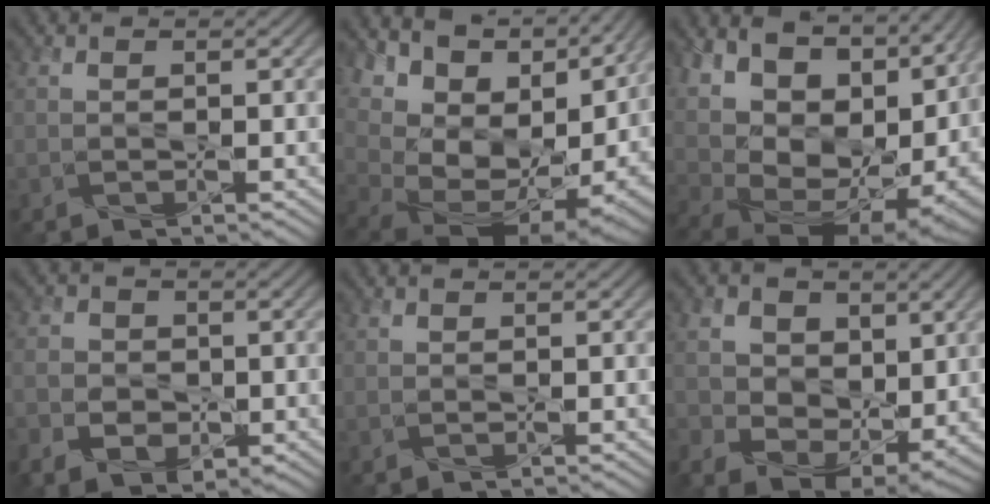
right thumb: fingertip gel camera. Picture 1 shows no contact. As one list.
[{"total": 18.2, "force": [4.9, 12.1, 12.6], "torque": [-0.217, 0.023, 0.136]}, {"total": 20.3, "force": [5.2, 13.5, 14.2], "torque": [-0.247, 0.026, 0.131]}, {"total": 4.3, "force": [-1.9, 3.3, 1.8], "torque": [-0.034, -0.009, -0.046]}, {"total": 0.0}, {"total": 7.5, "force": [1.6, 5.9, 4.4], "torque": [-0.115, -0.014, 0.023]}]